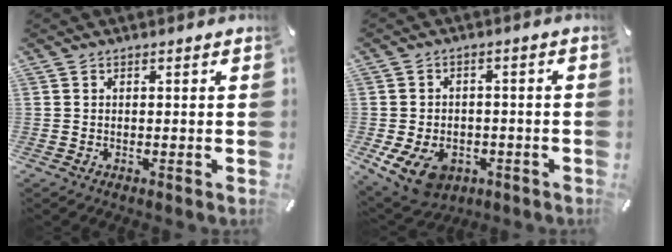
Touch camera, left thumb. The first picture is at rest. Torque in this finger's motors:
{"motor_torque": [0.87, 2.68, 0.82, 0.63, 0.11]}